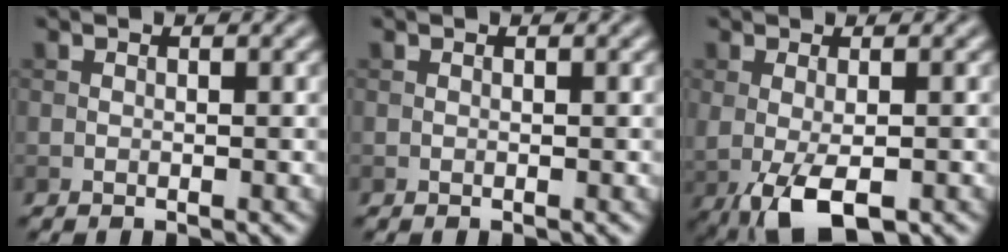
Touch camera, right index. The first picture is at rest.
{"total": 0.0}
{"total": 4.9, "force": [-1.4, 2.0, 4.2], "torque": [-0.083, -0.012, -0.018]}